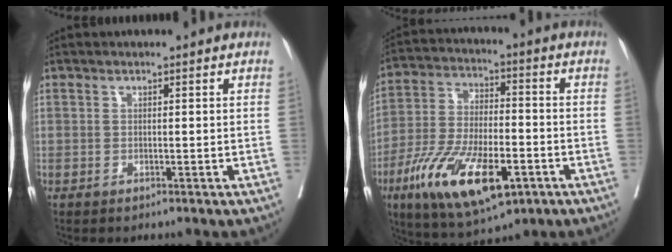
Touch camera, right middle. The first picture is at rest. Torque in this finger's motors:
{"motor_torque": [1.38, -0.76, 0.90, 0.21]}